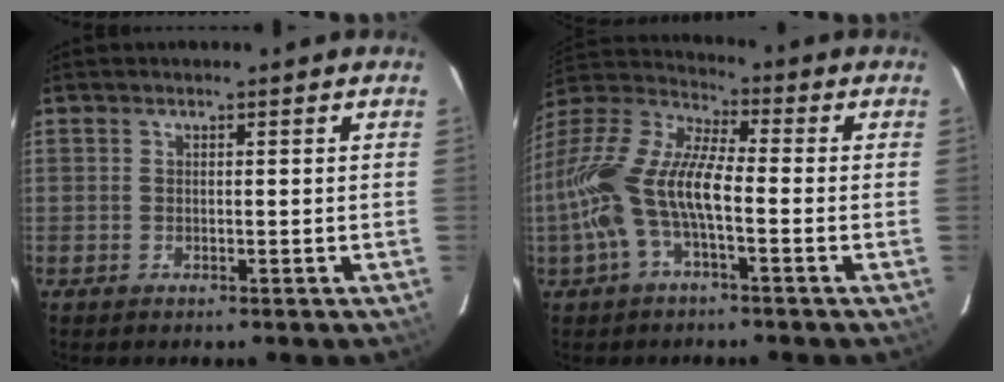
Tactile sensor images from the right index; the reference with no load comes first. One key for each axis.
{"total": 16.4, "fx": -3.9, "fy": 5.9, "fz": 14.8, "tx": -0.302, "ty": 0.000, "tz": -0.083}